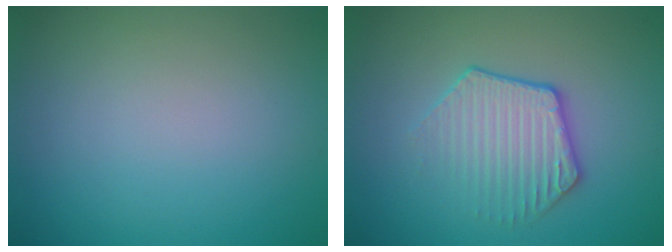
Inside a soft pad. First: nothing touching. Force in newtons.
{"total": 3.5, "press": 3.1, "slide": 1.6}